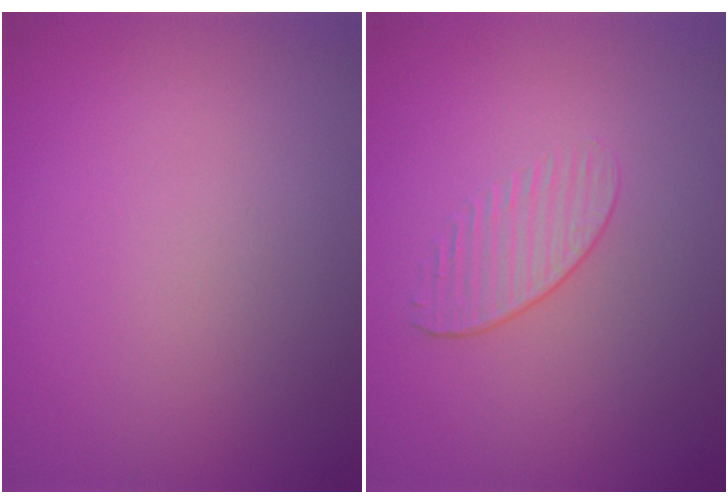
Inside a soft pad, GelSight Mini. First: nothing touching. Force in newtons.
{"total": 1.3, "press": 0.7, "slide": 1.1}